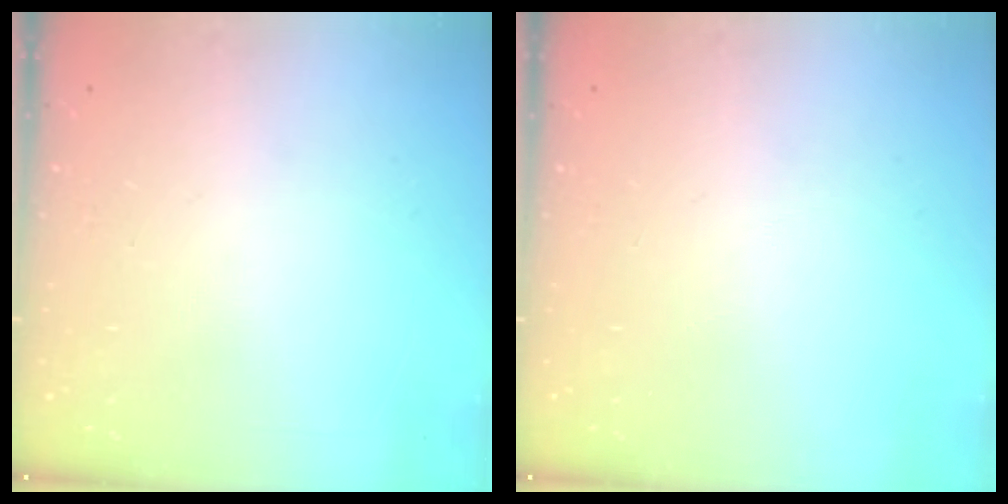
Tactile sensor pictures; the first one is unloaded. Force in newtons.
{"total": 0.0}